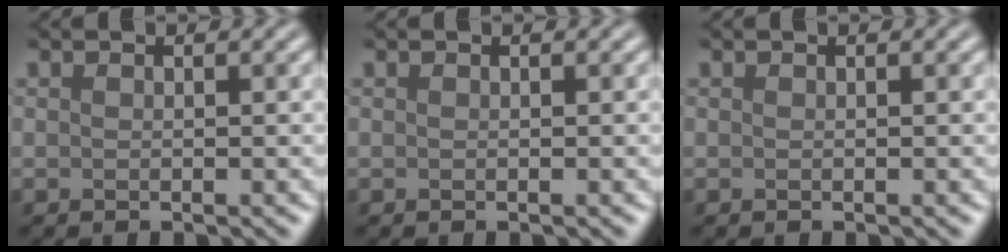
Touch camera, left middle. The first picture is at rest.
{"total": 0.0}
{"total": 0.0}